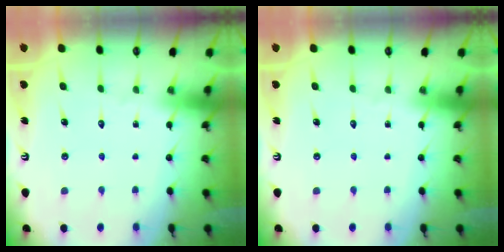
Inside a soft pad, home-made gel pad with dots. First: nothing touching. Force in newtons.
{"total": 0.0}